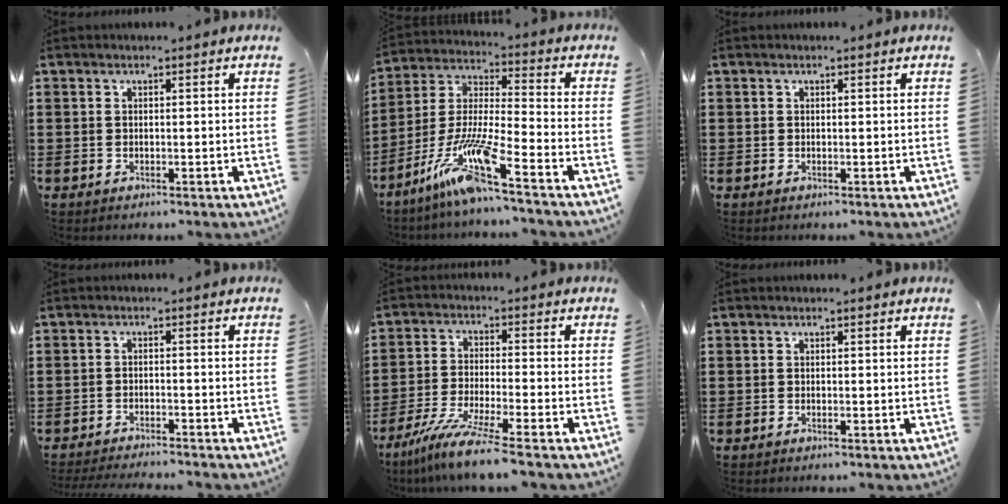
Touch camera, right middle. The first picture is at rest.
{"total": 11.8, "force": [-8.2, 0.3, 8.4], "torque": [-0.190, -0.017, -0.170]}
{"total": 0.0}
{"total": 2.5, "force": [-2.5, 0.0, 0.3], "torque": [-0.006, 0.001, -0.051]}
{"total": 7.9, "force": [-6.6, -0.5, 4.3], "torque": [-0.090, -0.016, -0.129]}
{"total": 0.0}